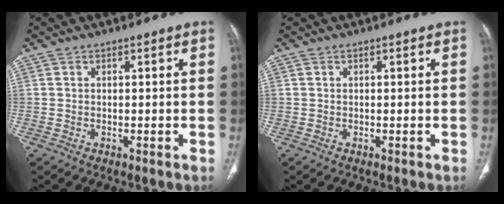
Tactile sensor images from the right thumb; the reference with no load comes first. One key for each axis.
{"total": 0.0}